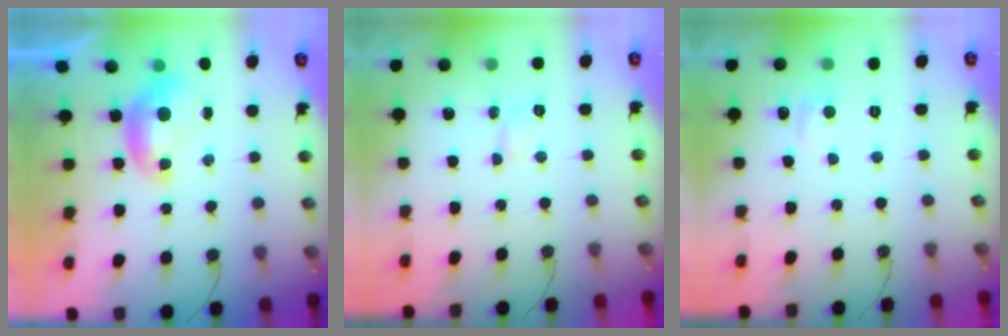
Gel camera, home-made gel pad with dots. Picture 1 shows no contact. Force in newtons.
{"total": 2.7, "press": 2.7, "slide": 0.5}
{"total": 0.9, "press": 0.5, "slide": 0.8}